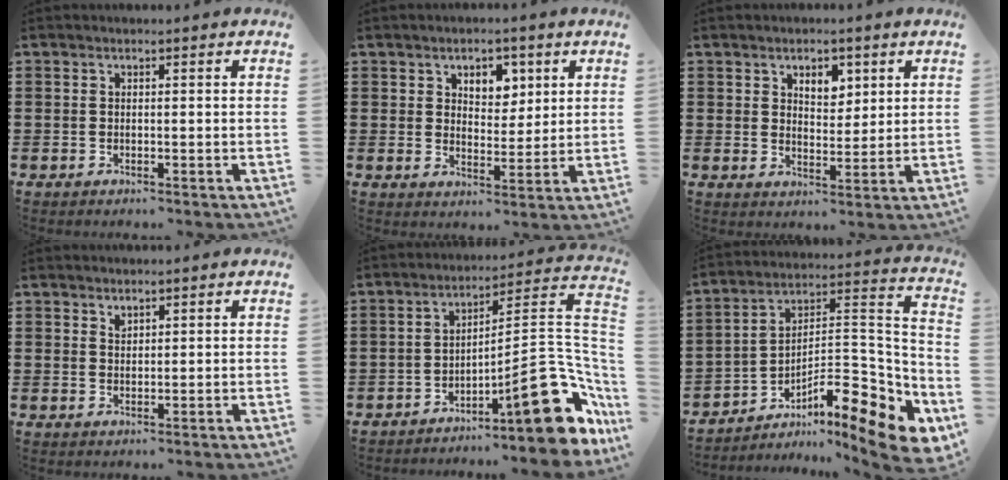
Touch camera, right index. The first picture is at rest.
{"total": 4.2, "force": [2.4, 3.1, 1.6], "torque": [-0.032, 0.008, 0.039]}
{"total": 3.8, "force": [2.4, 2.4, 1.7], "torque": [-0.027, 0.006, 0.039]}
{"total": 1.2, "force": [1.1, 0.5, 0.2], "torque": [-0.005, 0.001, 0.021]}
{"total": 16.5, "force": [-7.8, 4.3, 13.9], "torque": [-0.170, 0.015, -0.125]}
{"total": 11.4, "force": [-7.0, 3.1, 8.5], "torque": [-0.110, 0.001, -0.132]}